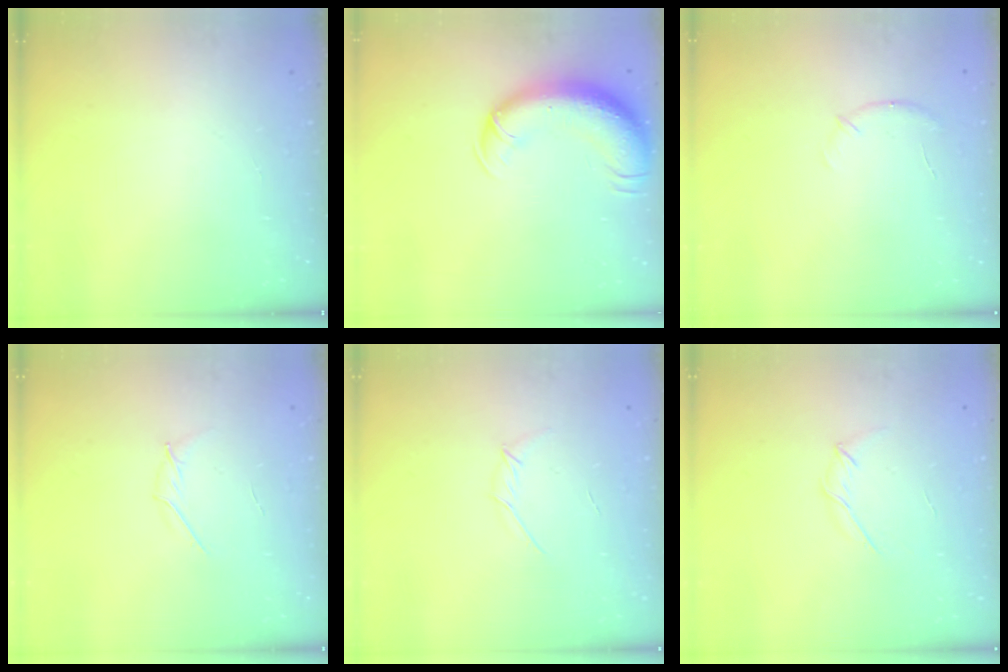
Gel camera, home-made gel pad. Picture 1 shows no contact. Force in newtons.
{"total": 13.1, "press": 12.7, "slide": 3.2}
{"total": 6.9, "press": 6.7, "slide": 1.8}
{"total": 3.6, "press": 3.5, "slide": 0.9}
{"total": 4.2, "press": 4.2, "slide": 0.8}
{"total": 3.9, "press": 3.8, "slide": 0.9}